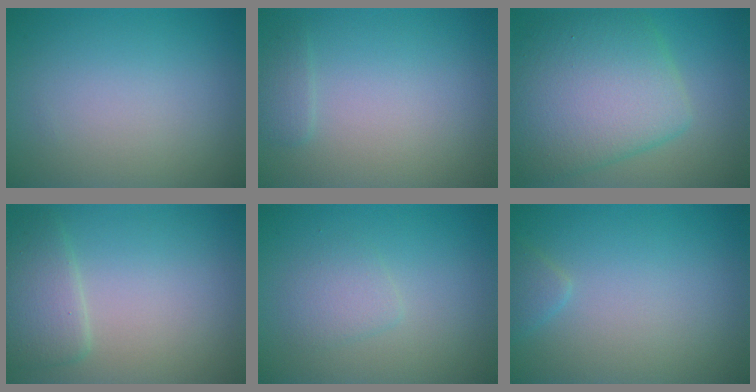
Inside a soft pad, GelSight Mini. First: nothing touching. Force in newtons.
{"total": 1.1, "press": 1.1, "slide": 0.1}
{"total": 8.7, "press": 8.7, "slide": 0.4}
{"total": 2.8, "press": 2.8, "slide": 0.2}
{"total": 1.8, "press": 1.8, "slide": 0.0}
{"total": 1.1, "press": 1.1, "slide": 0.1}